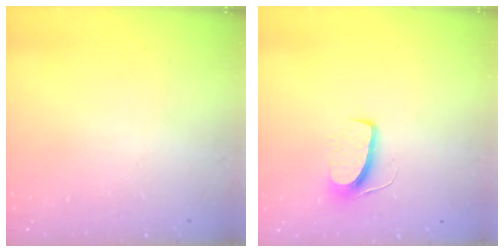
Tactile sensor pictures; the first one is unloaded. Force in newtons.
{"total": 6.7, "press": 6.7, "slide": 0.5}